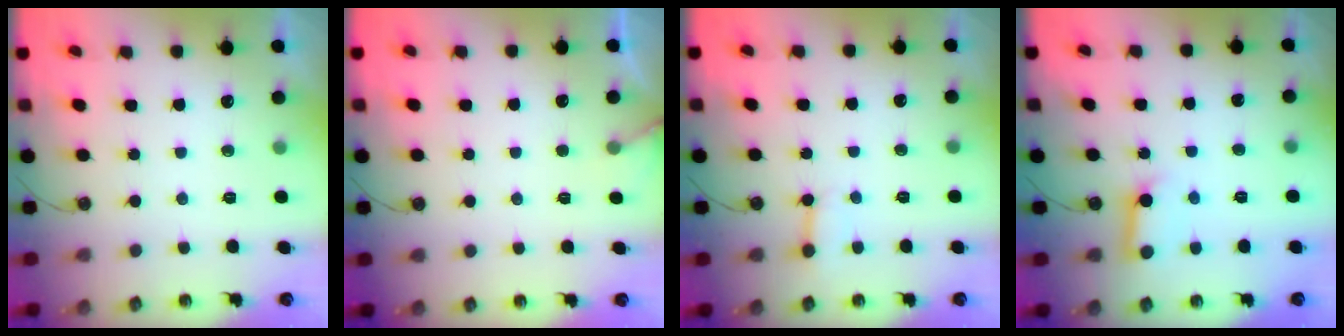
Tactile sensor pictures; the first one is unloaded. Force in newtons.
{"total": 4.0, "press": 4.0, "slide": 0.3}
{"total": 3.1, "press": 3.0, "slide": 0.3}
{"total": 7.9, "press": 7.9, "slide": 0.9}